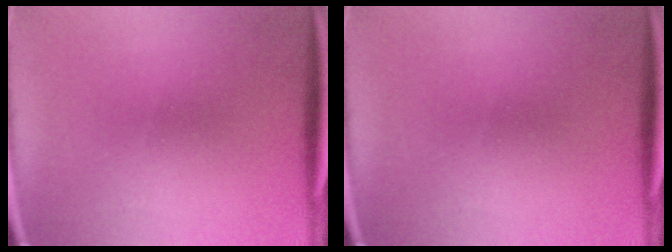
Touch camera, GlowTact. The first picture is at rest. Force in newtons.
{"total": 0.0}